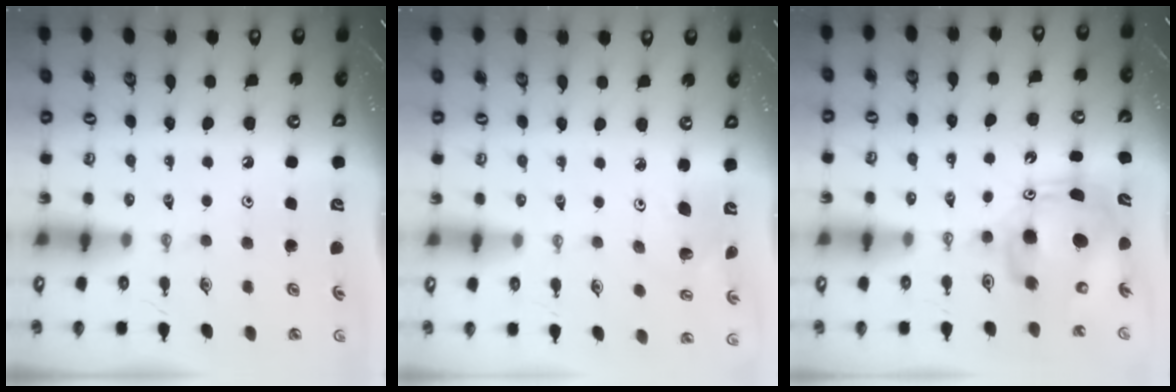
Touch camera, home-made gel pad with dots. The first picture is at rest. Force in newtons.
{"total": 3.8, "press": 3.5, "slide": 1.5}
{"total": 10.3, "press": 10.1, "slide": 2.0}